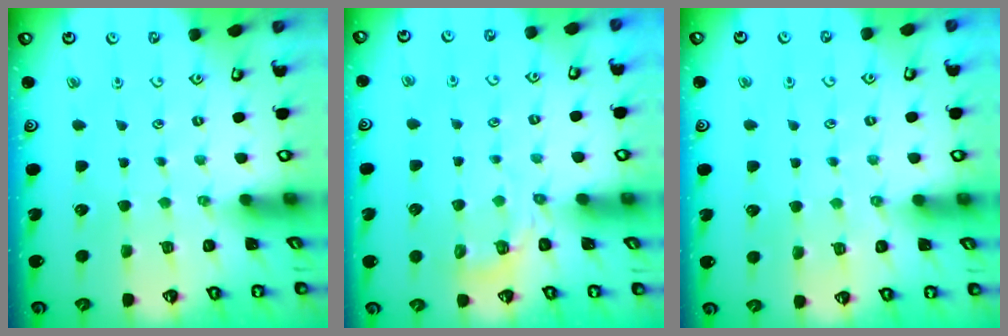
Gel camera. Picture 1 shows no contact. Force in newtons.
{"total": 3.7, "press": 3.2, "slide": 1.8}
{"total": 3.0, "press": 3.0, "slide": 0.5}